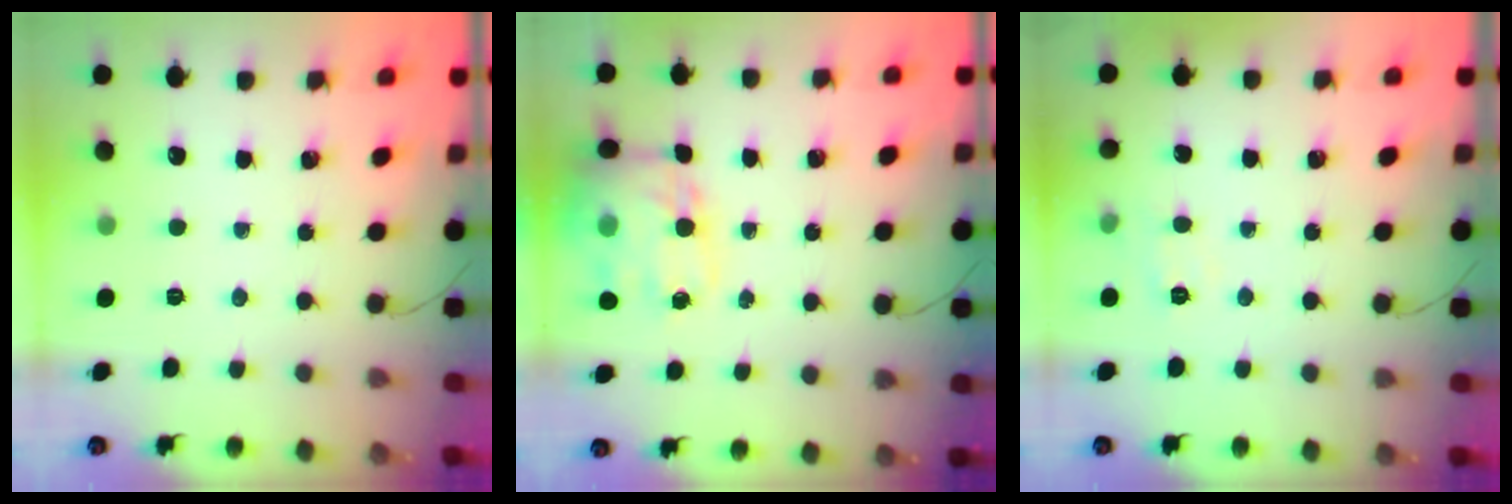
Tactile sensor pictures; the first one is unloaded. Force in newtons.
{"total": 16.4, "press": 16.0, "slide": 3.7}
{"total": 4.3, "press": 4.1, "slide": 1.2}